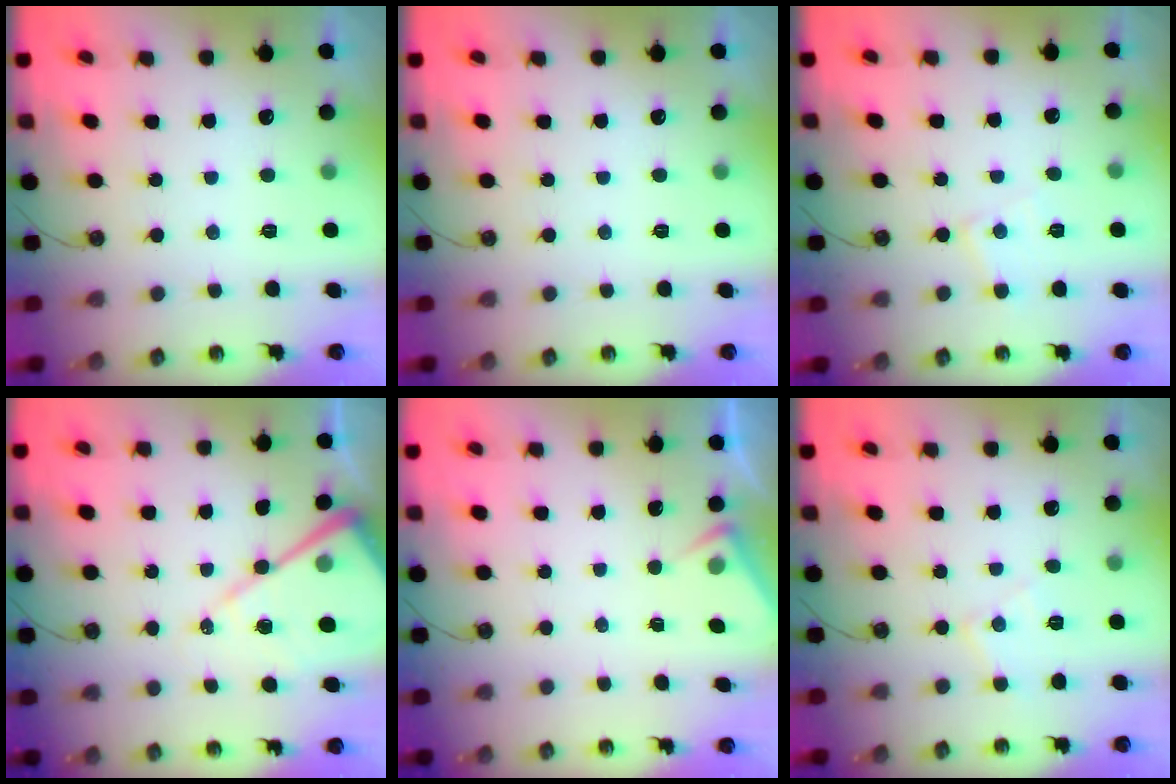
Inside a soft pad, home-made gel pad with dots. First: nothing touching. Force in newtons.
{"total": 0.0}
{"total": 6.8, "press": 6.7, "slide": 0.7}
{"total": 14.1, "press": 14.0, "slide": 1.4}
{"total": 3.7, "press": 3.6, "slide": 0.5}
{"total": 6.7, "press": 6.7, "slide": 0.6}